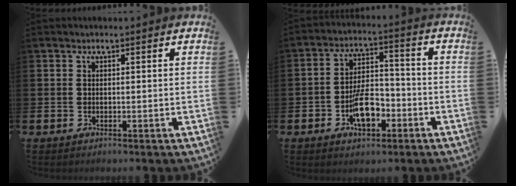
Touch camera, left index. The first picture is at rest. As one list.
[{"total": 7.4, "force": [-3.0, 4.1, 5.4], "torque": [-0.100, 0.012, -0.057]}]